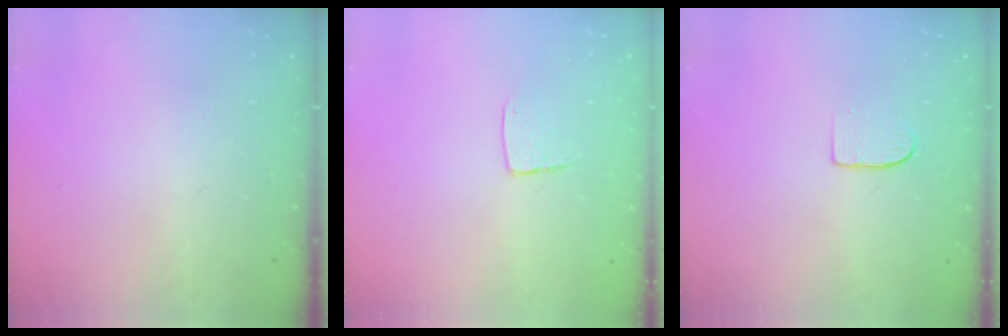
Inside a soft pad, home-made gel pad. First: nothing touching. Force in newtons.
{"total": 5.9, "press": 5.9, "slide": 0.4}
{"total": 5.4, "press": 5.4, "slide": 0.4}